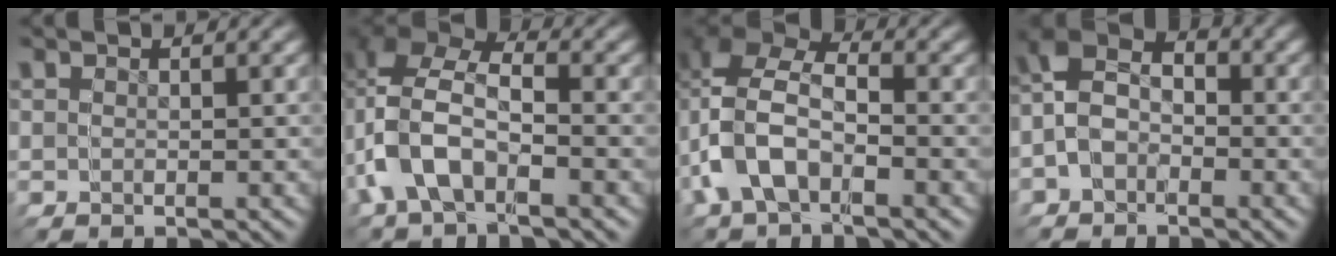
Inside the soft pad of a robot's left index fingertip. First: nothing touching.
{"total": 9.4, "force": [-0.8, 7.6, 5.5], "torque": [-0.108, -0.009, -0.021]}
{"total": 11.5, "force": [-1.1, 9.8, 6.0], "torque": [-0.137, -0.014, -0.029]}
{"total": 8.2, "force": [-1.2, 7.6, 2.8], "torque": [-0.067, -0.016, -0.029]}